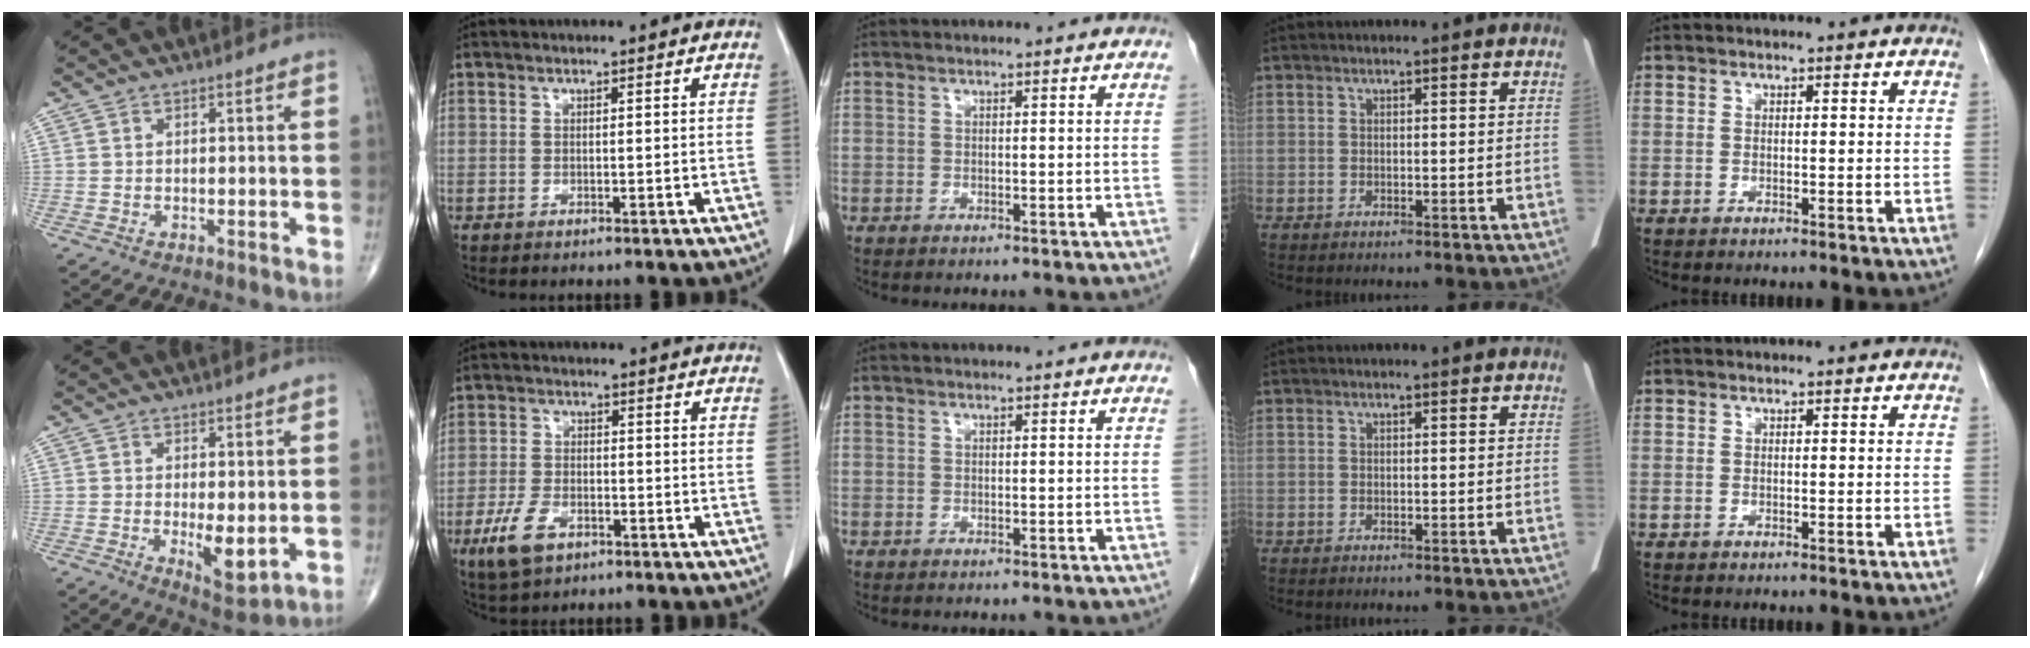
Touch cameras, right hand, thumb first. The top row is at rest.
{"thumb": {"total": 6.2, "force": [-0.7, 2.3, 5.7], "torque": [-0.081, -0.018, -0.003]}, "index": {"total": 6.7, "force": [-3.6, 3.6, 4.4], "torque": [-0.099, -0.004, -0.062]}}